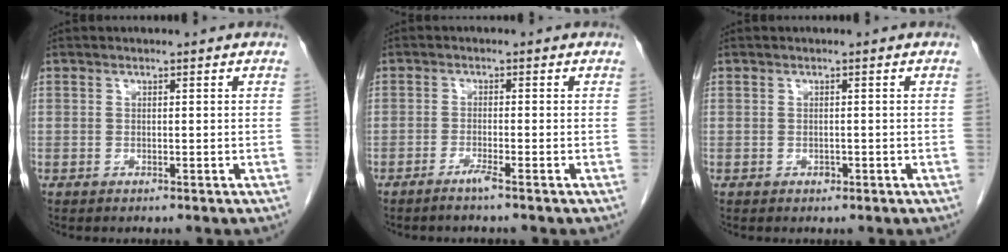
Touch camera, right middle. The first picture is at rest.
{"total": 1.9, "force": [-1.5, -0.4, 1.2], "torque": [-0.025, -0.001, -0.032]}
{"total": 0.6, "force": [-0.3, 0.4, 0.3], "torque": [-0.006, 0.001, -0.005]}